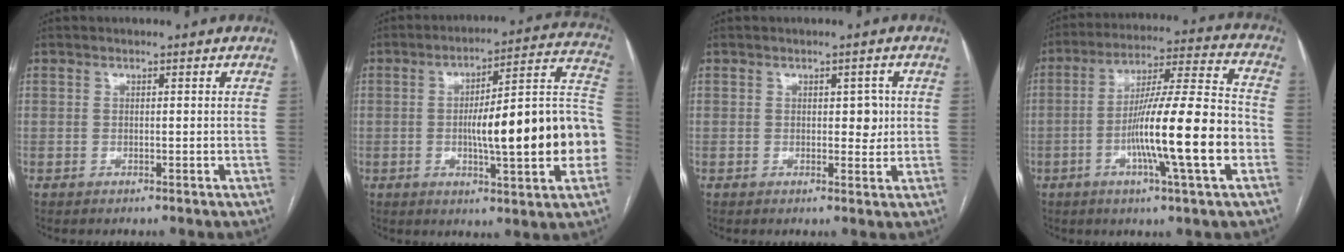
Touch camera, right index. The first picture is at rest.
{"total": 20.8, "force": [-2.7, 3.4, 20.3], "torque": [-0.226, 0.041, -0.029]}
{"total": 3.0, "force": [0.4, 1.7, 2.4], "torque": [-0.024, 0.003, 0.008]}
{"total": 17.2, "force": [-4.6, 0.0, 16.5], "torque": [-0.275, 0.001, -0.082]}